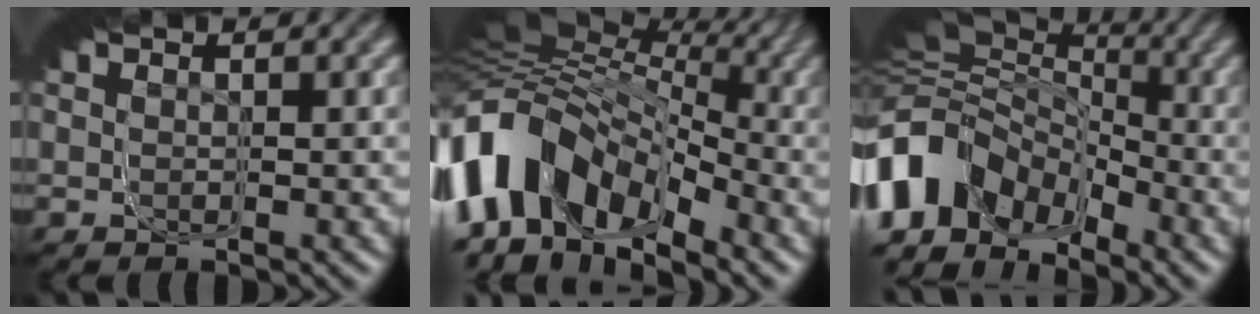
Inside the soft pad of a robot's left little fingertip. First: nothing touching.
{"total": 12.5, "force": [-5.1, 6.6, 9.4], "torque": [-0.126, 0.001, -0.089]}
{"total": 10.4, "force": [-6.4, 5.6, 6.0], "torque": [-0.070, -0.014, -0.103]}